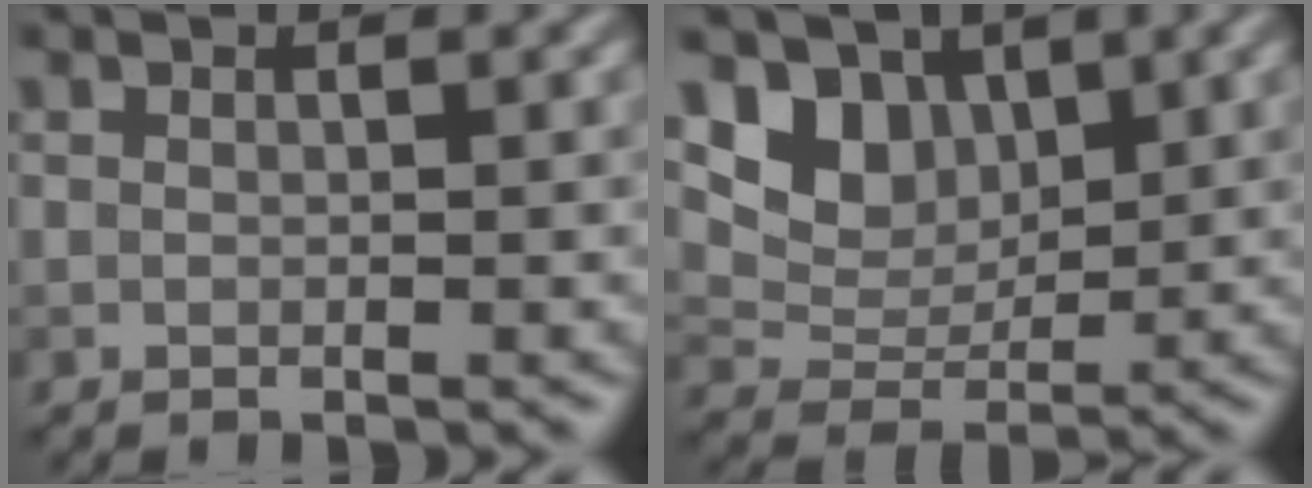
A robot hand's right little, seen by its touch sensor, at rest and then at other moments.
{"total": 5.5, "force": [3.0, 3.8, 2.6], "torque": [-0.058, -0.015, 0.057]}